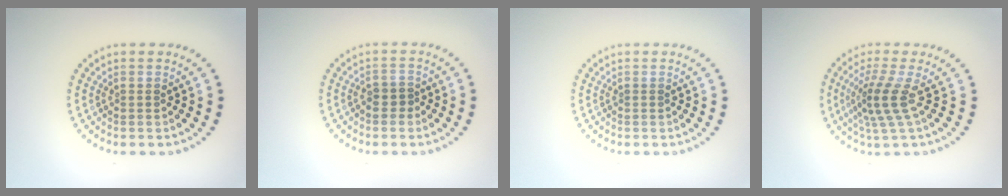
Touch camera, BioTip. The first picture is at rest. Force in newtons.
{"total": 1.2, "press": 1.0, "slide": 0.6}
{"total": 0.0}
{"total": 3.5, "press": 2.4, "slide": 2.5}